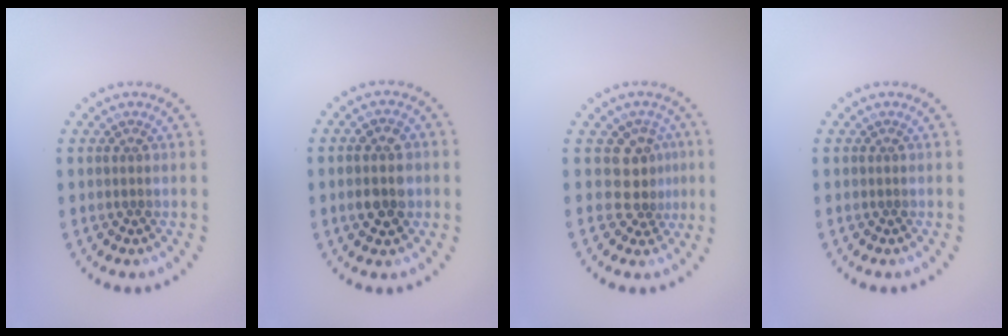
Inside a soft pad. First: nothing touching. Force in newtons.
{"total": 3.2, "press": 3.2, "slide": 0.3}
{"total": 2.8, "press": 2.1, "slide": 1.8}
{"total": 0.0}